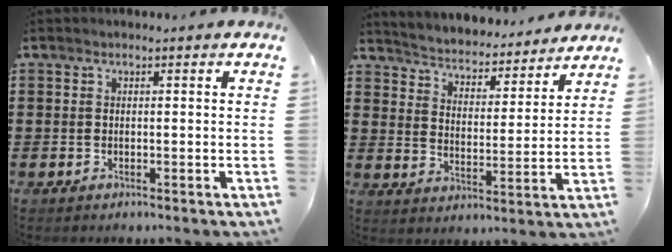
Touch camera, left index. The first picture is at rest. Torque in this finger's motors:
{"motor_torque": [1.24, -0.89, 0.58, 0.13]}